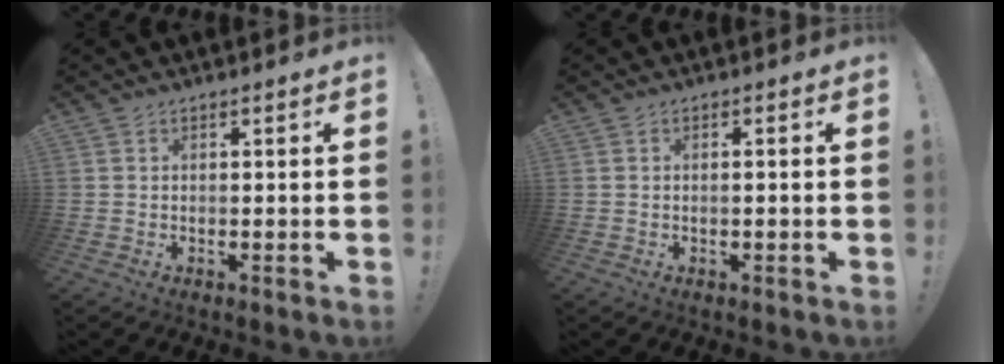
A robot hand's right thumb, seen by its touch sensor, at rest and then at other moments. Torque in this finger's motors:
{"motor_torque": [-0.06, -0.32, -0.11, 0.07, 0.06]}